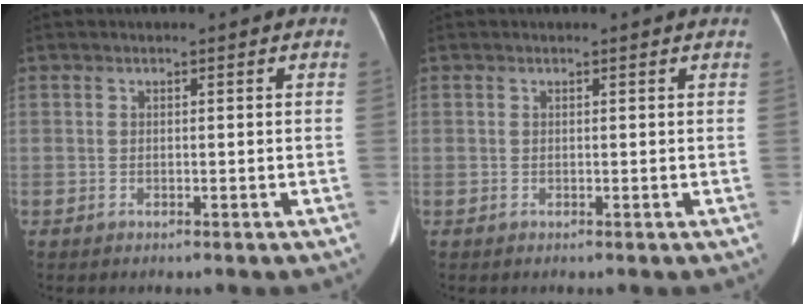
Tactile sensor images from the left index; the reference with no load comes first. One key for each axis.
{"total": 0.9, "fx": 0.9, "fy": 0.0, "fz": 0.1, "tx": -0.009, "ty": -0.003, "tz": 0.006}